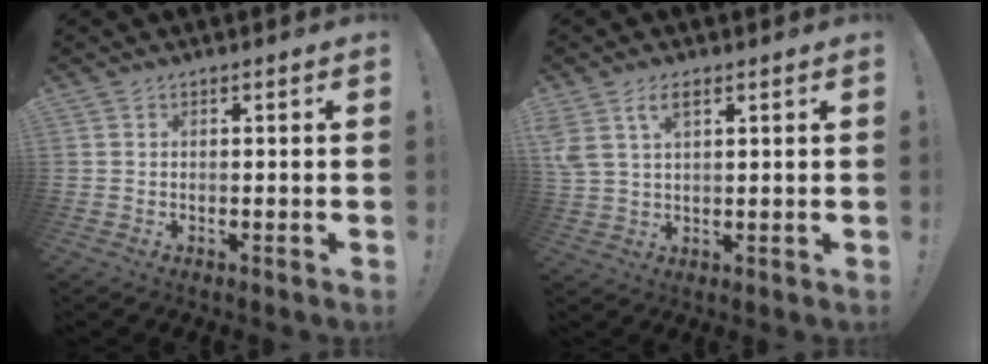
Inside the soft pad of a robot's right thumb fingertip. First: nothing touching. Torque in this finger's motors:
{"motor_torque": [0.93, 1.59, 1.06, 0.16, 0.08]}